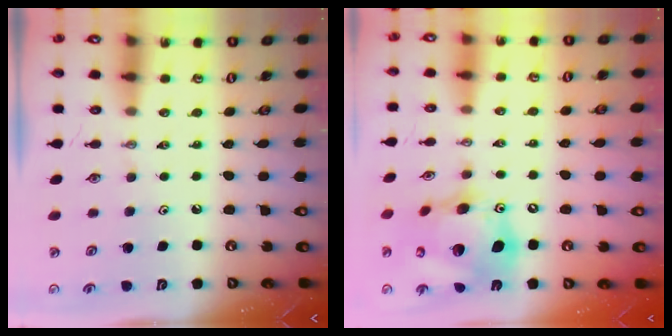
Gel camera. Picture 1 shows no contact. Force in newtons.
{"total": 21.8, "press": 21.5, "slide": 3.9}